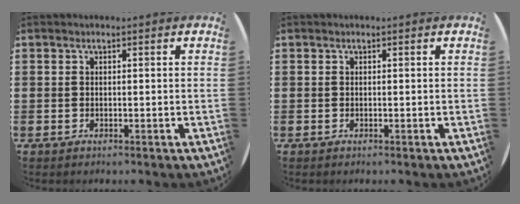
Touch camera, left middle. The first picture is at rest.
{"total": 0.0}